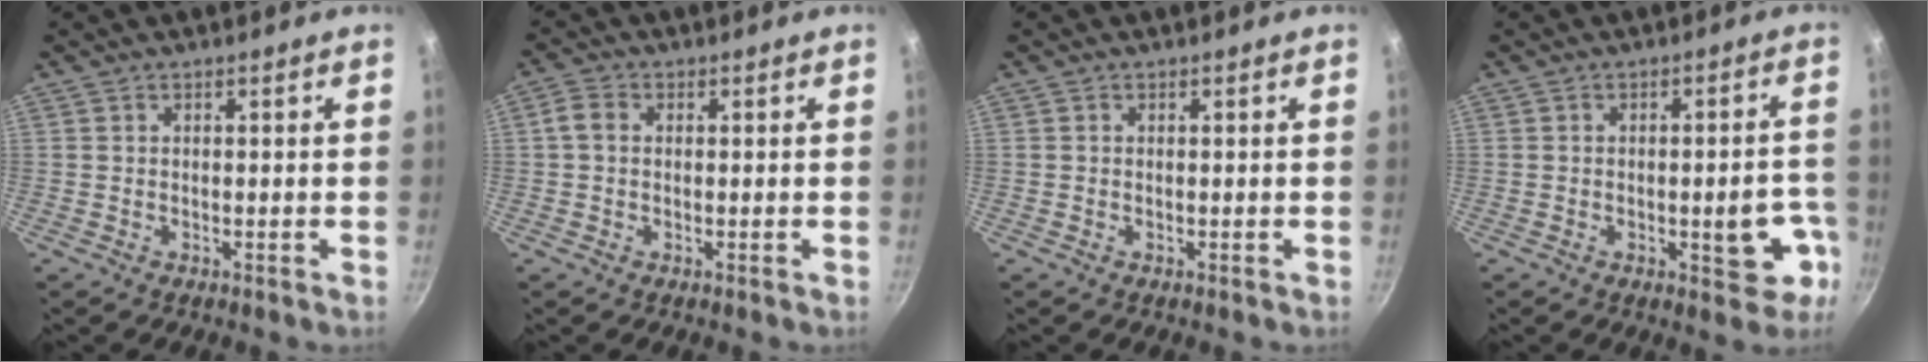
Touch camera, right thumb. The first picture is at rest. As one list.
[{"total": 2.7, "force": [0.1, 2.1, 1.7], "torque": [-0.038, 0.009, -0.003]}, {"total": 0.0}, {"total": 8.7, "force": [-2.7, 3.9, 7.3], "torque": [-0.057, 0.026, -0.030]}]